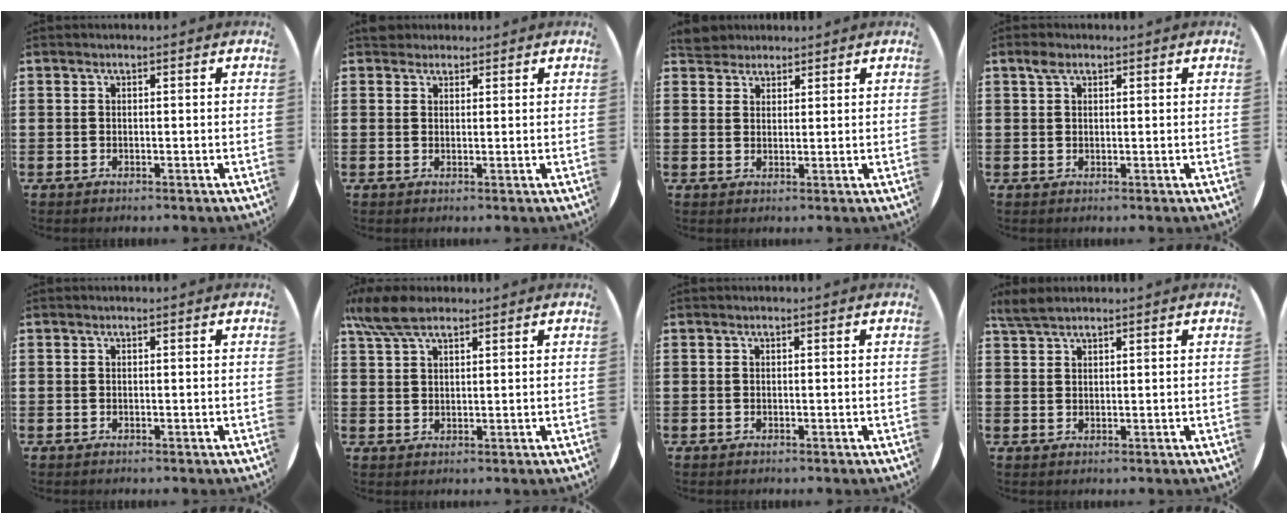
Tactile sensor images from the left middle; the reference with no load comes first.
{"total": 1.7, "force": [1.5, 0.7, -0.1], "torque": [0.005, 0.002, 0.029]}
{"total": 3.3, "force": [3.1, 1.1, 0.0], "torque": [-0.001, -0.004, 0.060]}
{"total": 1.6, "force": [1.1, 0.9, 0.8], "torque": [-0.010, 0.002, 0.018]}
{"total": 0.0}
{"total": 5.9, "force": [4.5, 2.0, 3.3], "torque": [-0.074, 0.000, 0.083]}
{"total": 0.0}
{"total": 2.7, "force": [2.4, 0.6, 0.9], "torque": [-0.024, 0.003, 0.046]}